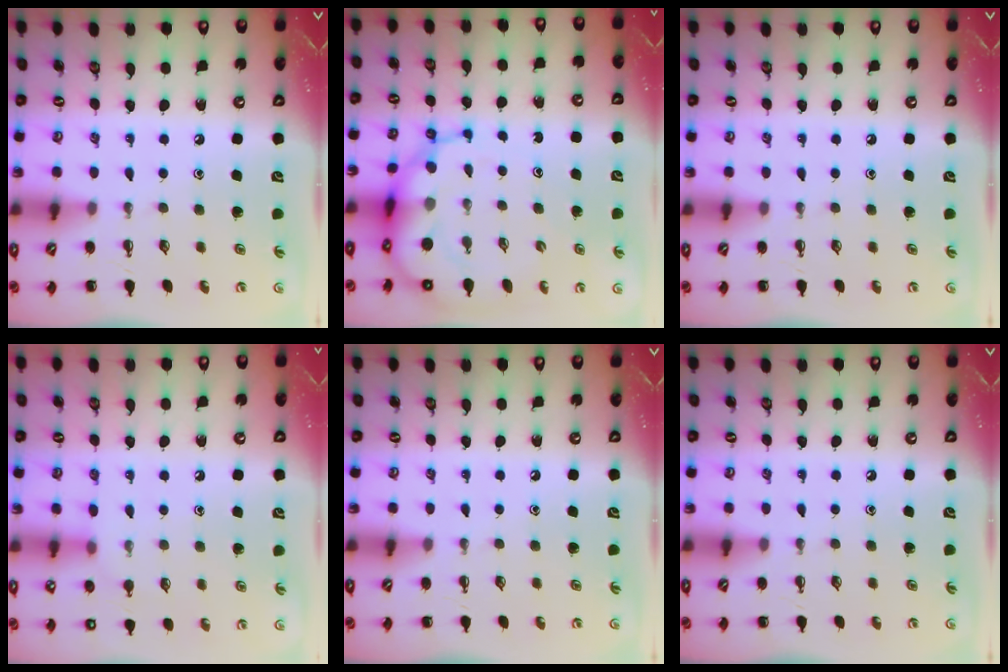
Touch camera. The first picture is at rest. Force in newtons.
{"total": 10.7, "press": 10.3, "slide": 2.8}
{"total": 0.0}
{"total": 7.8, "press": 7.5, "slide": 2.2}
{"total": 0.0}
{"total": 0.0}